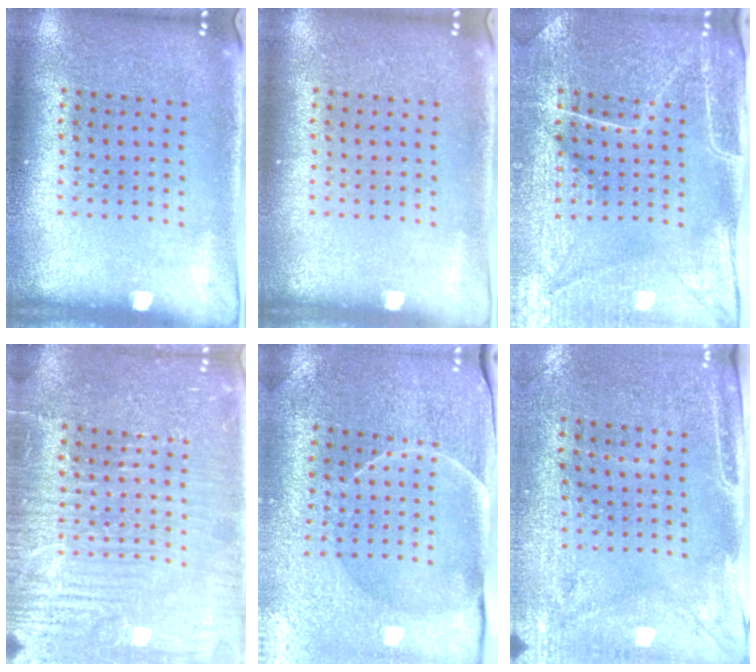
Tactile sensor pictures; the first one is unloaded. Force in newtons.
{"total": 0.0}
{"total": 4.5, "press": 4.1, "slide": 1.9}
{"total": 6.4, "press": 6.3, "slide": 0.8}
{"total": 3.8, "press": 3.7, "slide": 0.7}
{"total": 2.9, "press": 2.5, "slide": 1.5}